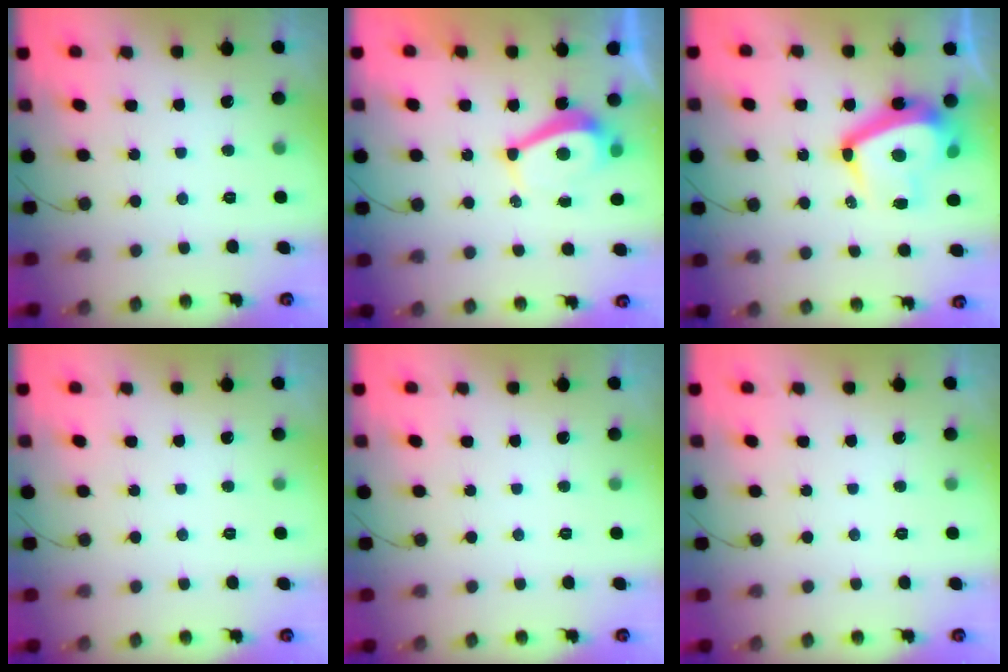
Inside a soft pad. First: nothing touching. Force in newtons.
{"total": 4.9, "press": 4.9, "slide": 0.5}
{"total": 14.5, "press": 14.3, "slide": 2.1}
{"total": 0.0}
{"total": 0.0}
{"total": 0.0}